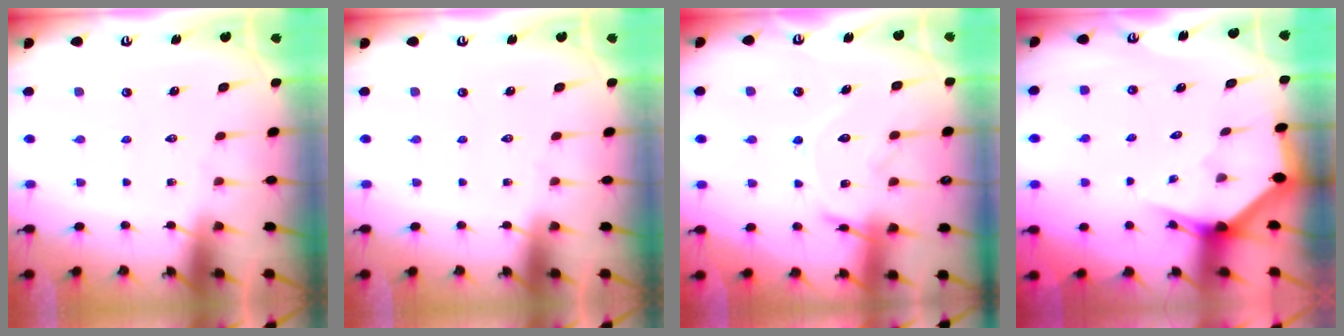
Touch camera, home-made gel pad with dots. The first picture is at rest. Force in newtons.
{"total": 0.0}
{"total": 15.0, "press": 15.0, "slide": 1.1}
{"total": 2.9, "press": 2.9, "slide": 0.1}